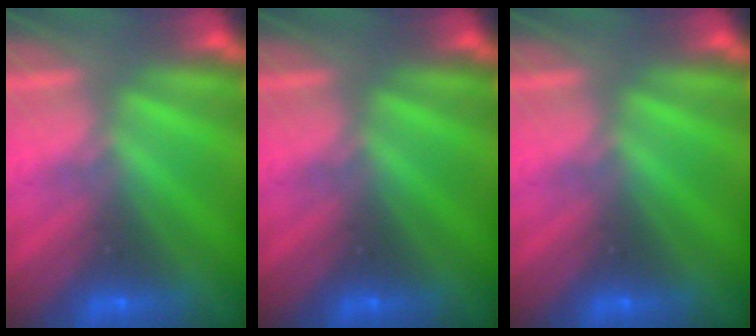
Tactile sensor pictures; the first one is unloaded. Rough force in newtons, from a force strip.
{"total": 0.0}
{"total": 0.0}